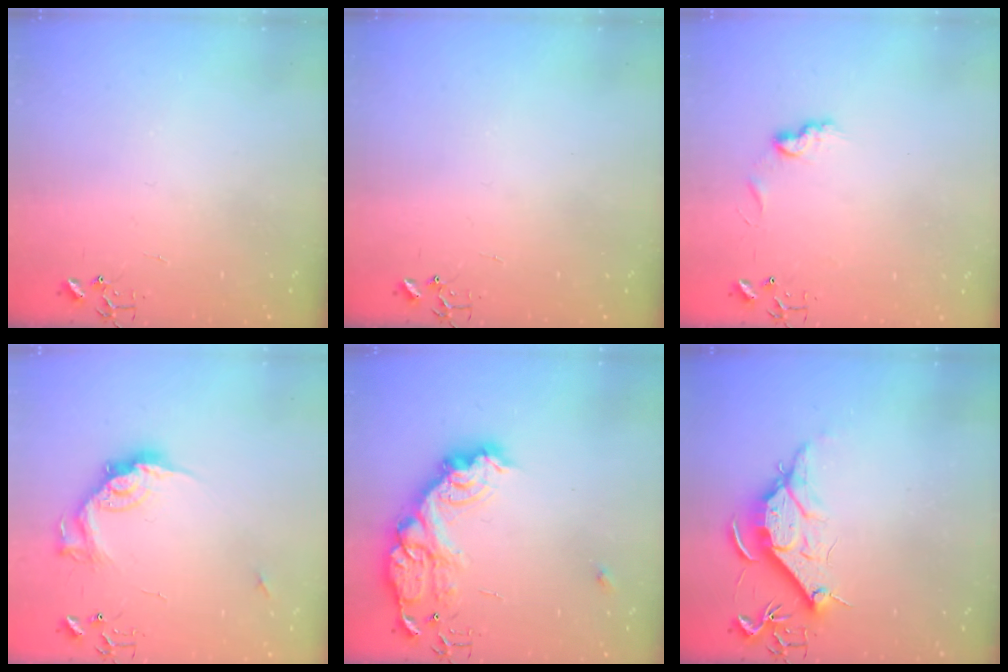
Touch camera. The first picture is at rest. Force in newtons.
{"total": 0.0}
{"total": 7.6, "press": 7.6, "slide": 0.7}
{"total": 14.5, "press": 14.5, "slide": 1.2}
{"total": 18.7, "press": 18.7, "slide": 1.3}
{"total": 12.2, "press": 12.2, "slide": 1.1}